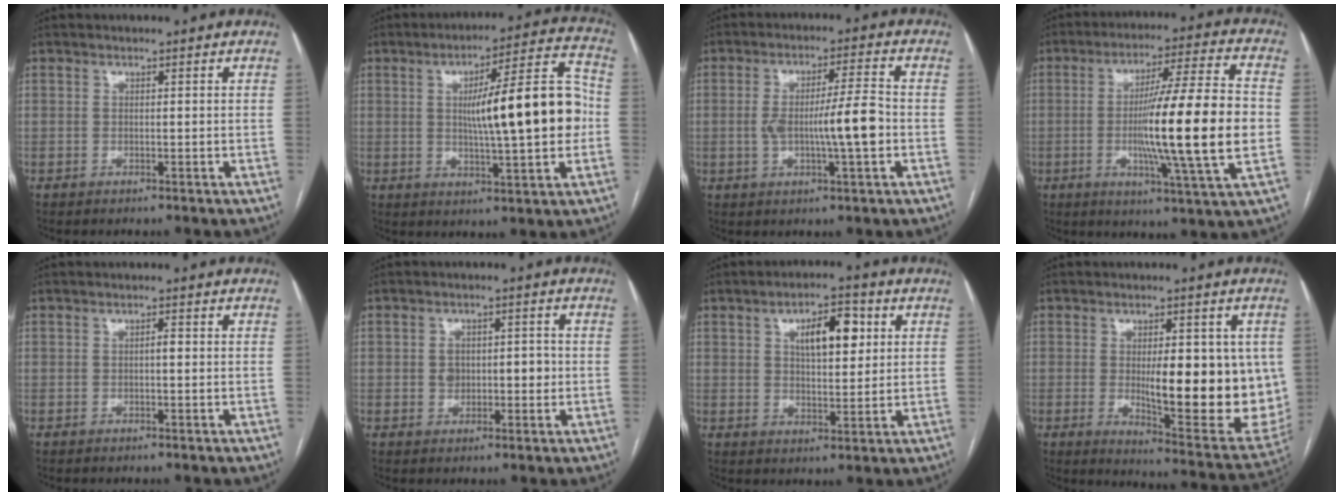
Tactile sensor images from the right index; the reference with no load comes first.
{"total": 16.0, "force": [0.1, 2.2, 15.8], "torque": [-0.233, 0.027, 0.003]}
{"total": 8.9, "force": [-1.3, 0.6, 8.8], "torque": [-0.152, 0.006, -0.022]}
{"total": 18.8, "force": [-2.0, -0.6, 18.7], "torque": [-0.307, -0.009, -0.042]}
{"total": 1.0, "force": [-0.1, 0.2, 0.9], "torque": [-0.014, 0.002, -0.001]}
{"total": 4.6, "force": [-0.2, 3.1, 3.4], "torque": [-0.048, 0.019, 0.004]}
{"total": 8.1, "force": [2.7, 3.1, 7.0], "torque": [-0.111, 0.013, 0.045]}
{"total": 18.2, "force": [-0.3, 4.8, 17.6], "torque": [-0.187, -0.010, 0.013]}